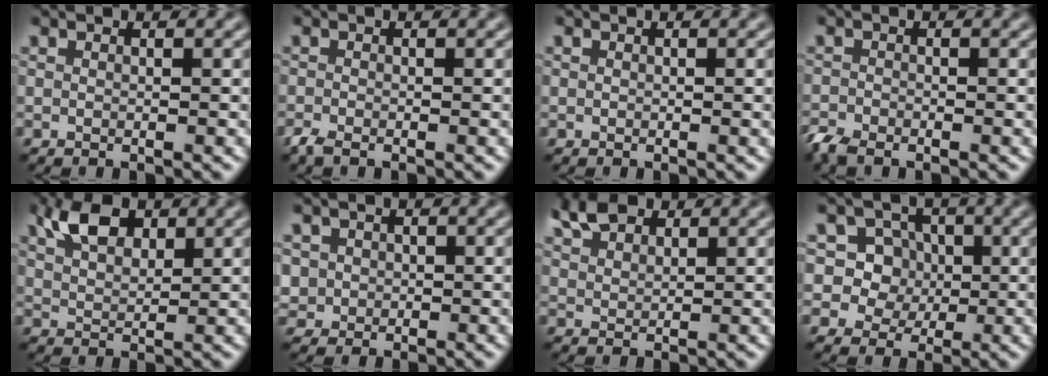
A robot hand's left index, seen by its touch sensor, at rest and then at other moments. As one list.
[{"total": 1.2, "force": [-1.0, 0.3, 0.6], "torque": [-0.016, -0.005, -0.024]}, {"total": 0.9, "force": [0.0, 0.4, 0.8], "torque": [-0.008, -0.004, 0.000]}, {"total": 1.9, "force": [-1.7, 0.6, 0.8], "torque": [-0.017, -0.006, -0.041]}, {"total": 4.4, "force": [2.6, 2.3, 2.6], "torque": [-0.053, 0.010, 0.048]}, {"total": 1.8, "force": [0.2, 1.7, 0.2], "torque": [0.000, 0.001, 0.017]}, {"total": 3.3, "force": [2.6, 1.4, 1.3], "torque": [-0.028, 0.014, 0.053]}, {"total": 7.5, "force": [2.3, 6.6, 2.7], "torque": [-0.046, 0.025, 0.026]}]